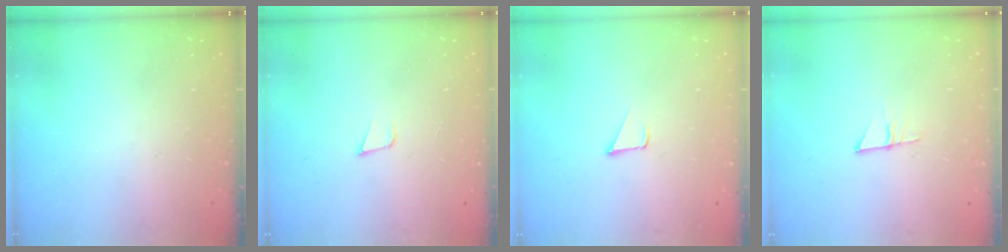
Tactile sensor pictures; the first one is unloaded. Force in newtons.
{"total": 3.2, "press": 1.9, "slide": 2.6}
{"total": 2.3, "press": 2.3, "slide": 0.2}
{"total": 7.0, "press": 7.0, "slide": 0.5}